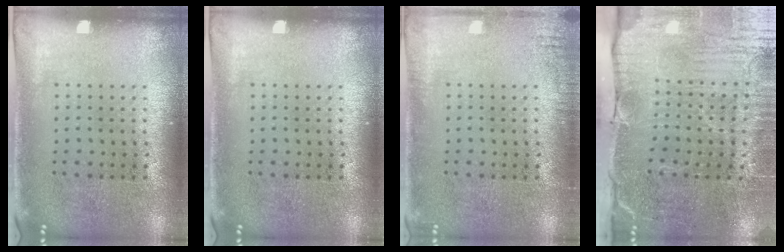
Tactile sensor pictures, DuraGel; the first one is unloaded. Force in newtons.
{"total": 0.0}
{"total": 1.4, "press": 1.4, "slide": 0.1}
{"total": 4.3, "press": 4.0, "slide": 1.6}